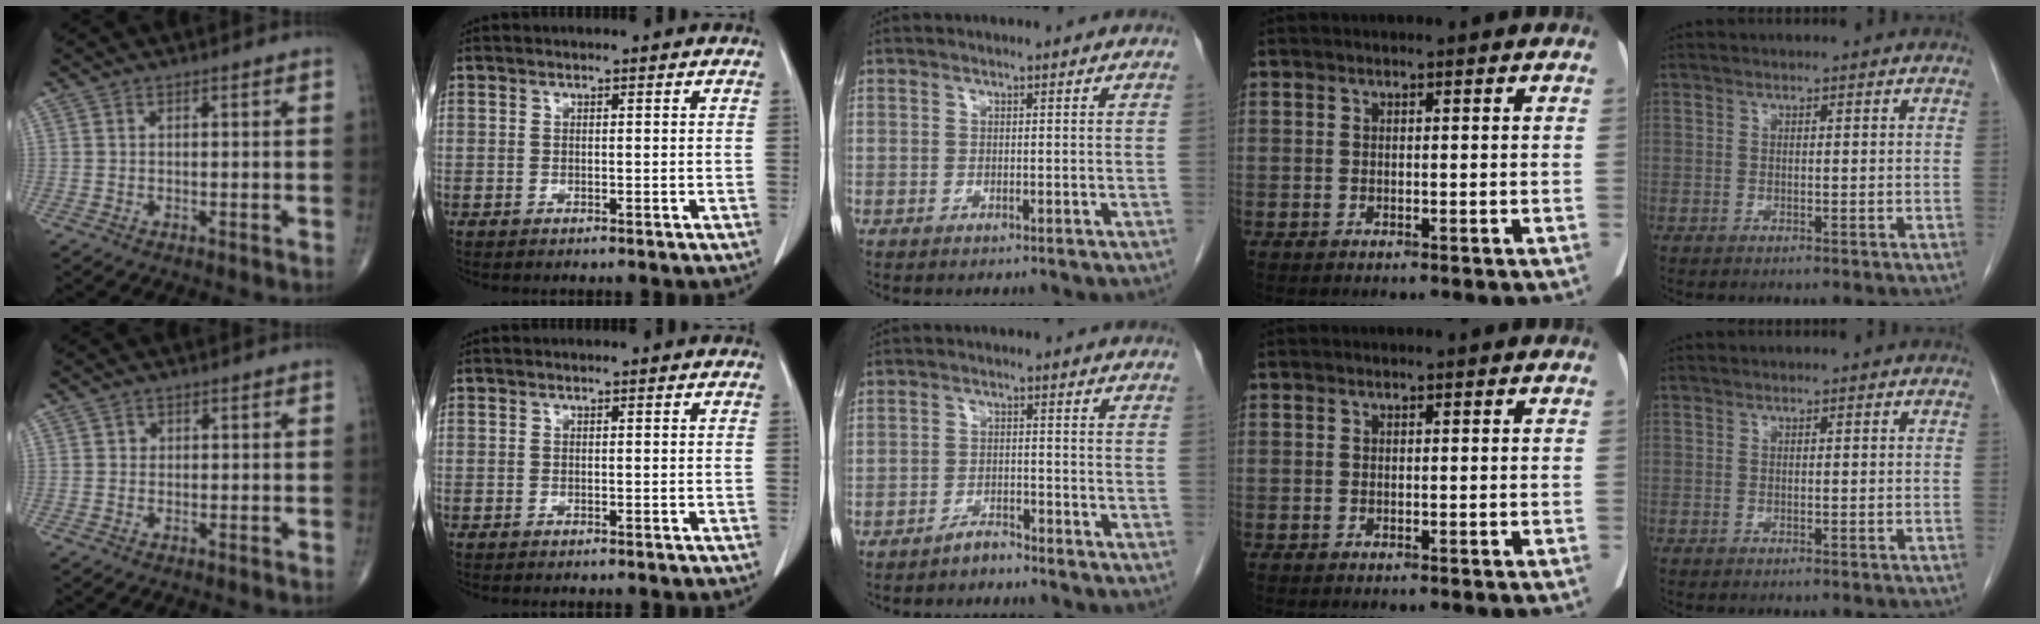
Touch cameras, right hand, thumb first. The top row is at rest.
{"thumb": {"total": 0.8, "force": [0.1, 0.8, 0.2], "torque": [0.004, 0.002, 0.000]}, "middle": {"total": 2.2, "force": [-2.1, 0.5, 0.3], "torque": [-0.004, 0.000, -0.034]}}